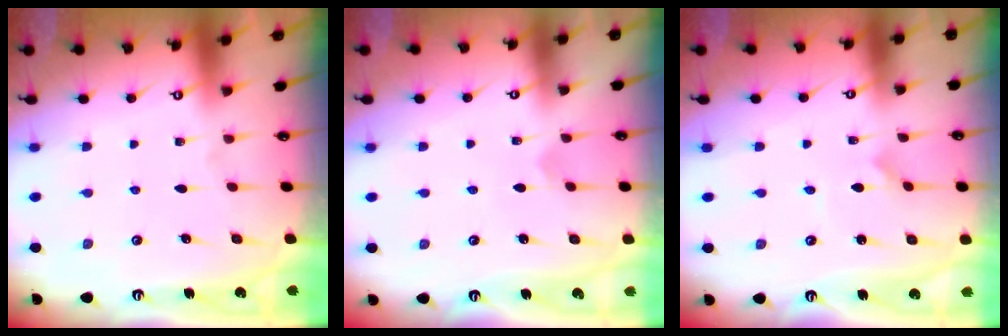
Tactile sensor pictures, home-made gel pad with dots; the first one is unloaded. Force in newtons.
{"total": 2.5, "press": 2.5, "slide": 0.1}
{"total": 2.0, "press": 2.0, "slide": 0.2}